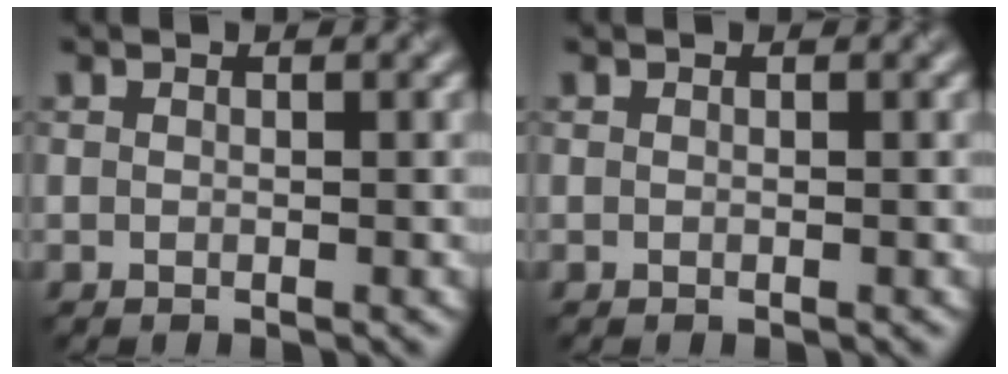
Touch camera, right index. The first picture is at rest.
{"total": 0.0}